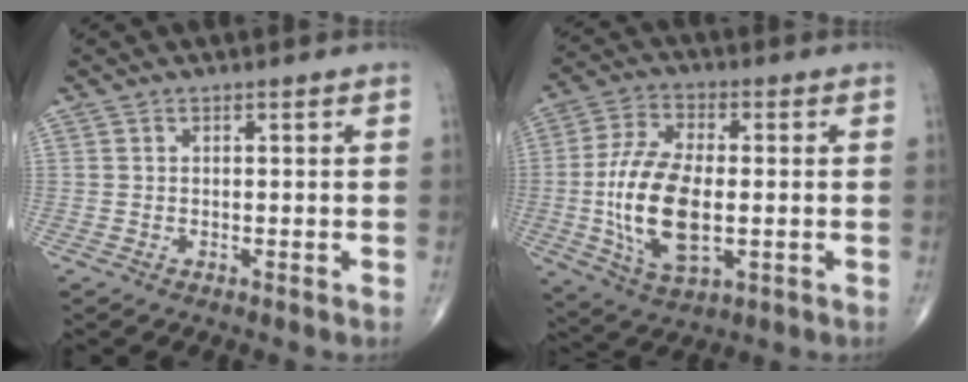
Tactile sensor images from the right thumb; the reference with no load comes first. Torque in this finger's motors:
{"motor_torque": [2.00, 2.97, 1.36, -0.38, 0.44]}